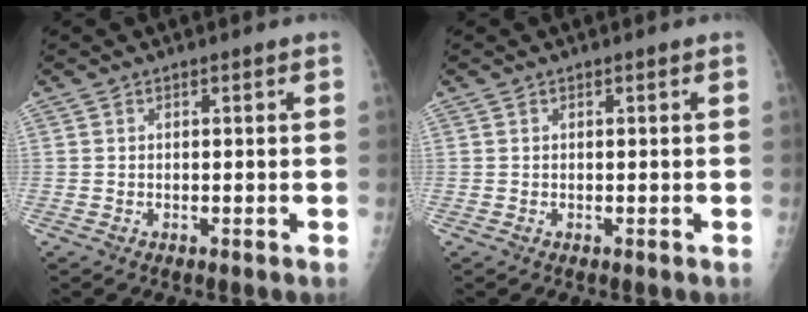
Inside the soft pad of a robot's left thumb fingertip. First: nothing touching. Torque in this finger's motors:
{"motor_torque": [0.01, 0.11, -0.12, -0.08, 0.00]}